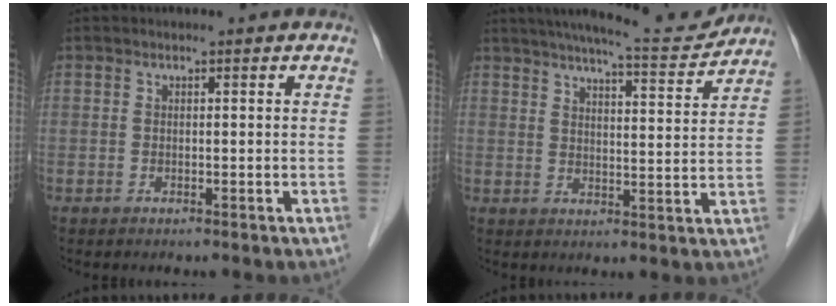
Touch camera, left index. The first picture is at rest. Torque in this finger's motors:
{"motor_torque": [0.65, -0.83, 0.21, 0.06]}